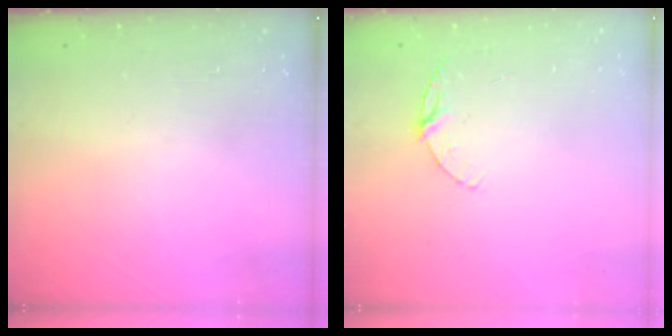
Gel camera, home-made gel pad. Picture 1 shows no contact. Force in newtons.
{"total": 6.0, "press": 6.0, "slide": 0.6}